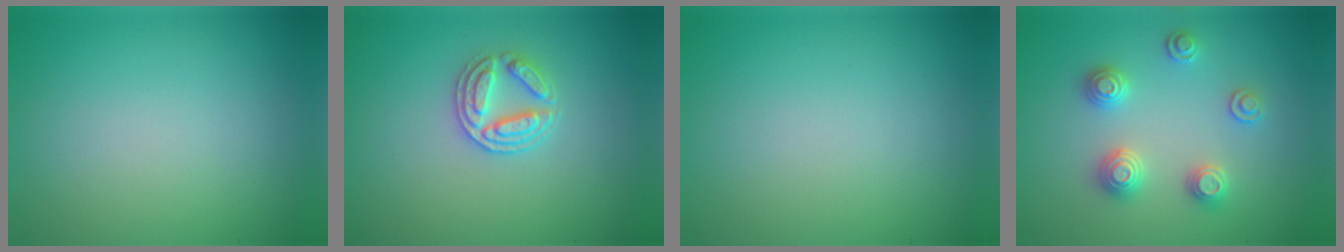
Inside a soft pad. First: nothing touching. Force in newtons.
{"total": 2.9, "press": 2.7, "slide": 1.0}
{"total": 0.0}
{"total": 2.9, "press": 2.8, "slide": 0.8}